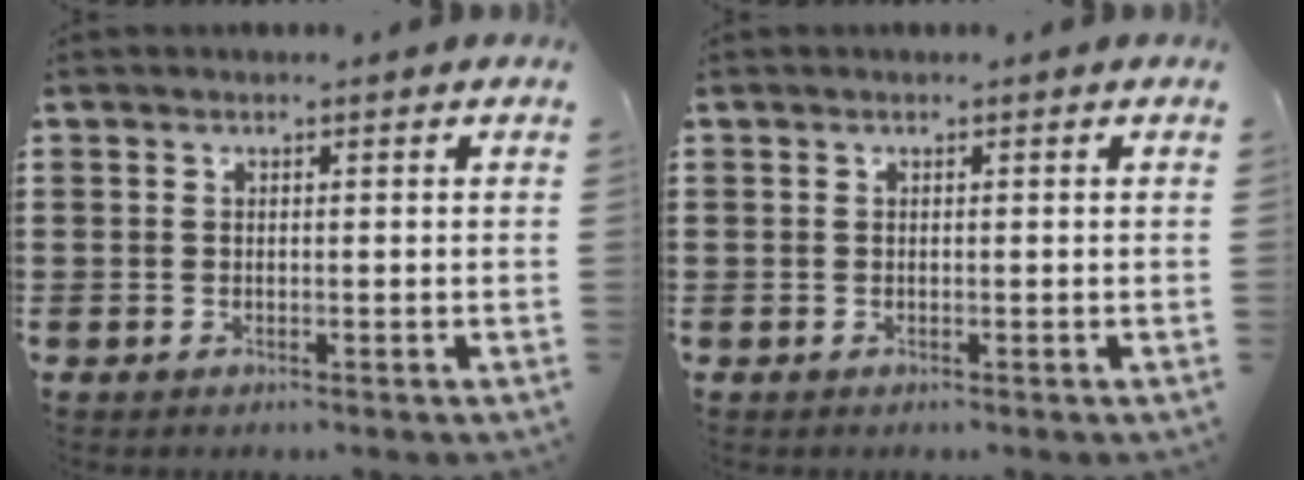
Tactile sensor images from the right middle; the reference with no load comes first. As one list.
[{"total": 0.0}]